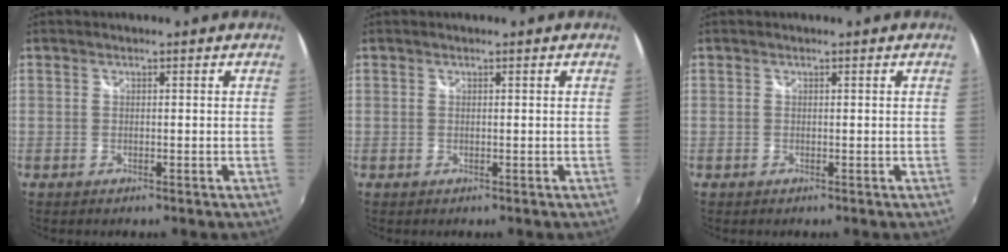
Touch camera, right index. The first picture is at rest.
{"total": 0.0}
{"total": 0.0}